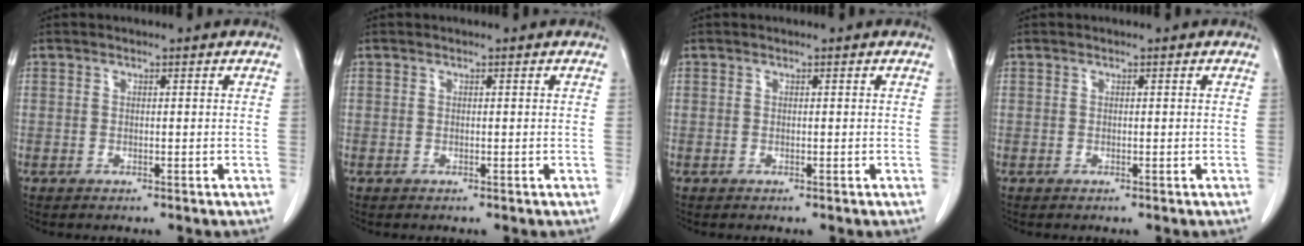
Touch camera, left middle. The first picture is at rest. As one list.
[{"total": 0.0}, {"total": 0.0}, {"total": 0.0}]